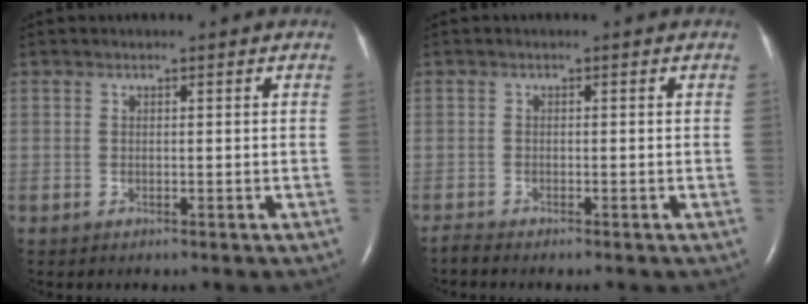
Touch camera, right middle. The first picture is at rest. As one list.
[{"total": 0.8, "force": [-0.7, -0.4, 0.1], "torque": [-0.007, -0.005, -0.014]}]